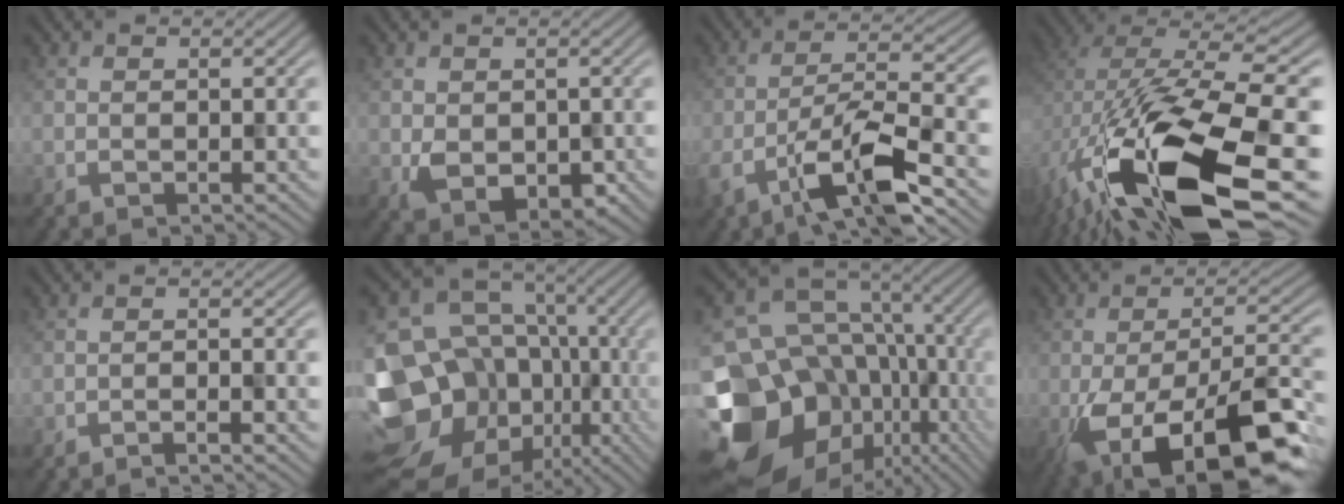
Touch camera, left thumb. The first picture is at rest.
{"total": 3.4, "force": [-0.6, 2.8, 1.8], "torque": [-0.039, -0.020, 0.004]}
{"total": 9.9, "force": [-5.5, 3.0, 7.7], "torque": [-0.153, -0.008, -0.095]}
{"total": 17.3, "force": [-6.8, 7.7, 13.9], "torque": [-0.297, -0.030, -0.093]}
{"total": 2.7, "force": [-2.3, -0.1, 1.4], "torque": [-0.022, 0.014, -0.043]}
{"total": 19.8, "force": [-7.2, 16.2, 8.7], "torque": [-0.206, -0.029, -0.097]}
{"total": 18.2, "force": [-5.1, 14.3, 10.0], "torque": [-0.239, -0.013, -0.028]}
{"total": 16.1, "force": [-8.5, 6.4, 12.0], "torque": [-0.217, -0.034, -0.125]}